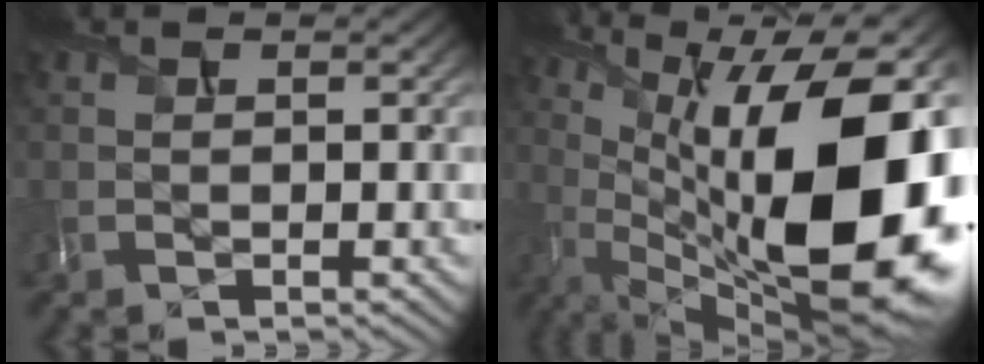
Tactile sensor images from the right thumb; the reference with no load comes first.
{"total": 21.2, "force": [0.8, 9.6, 18.9], "torque": [-0.271, 0.001, 0.009]}